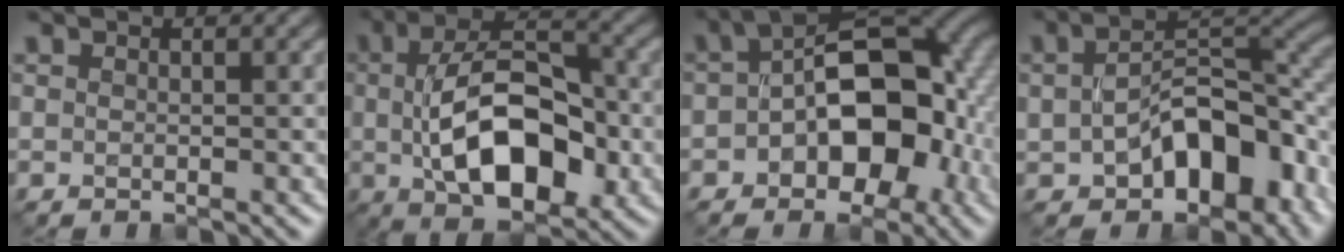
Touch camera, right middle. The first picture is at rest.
{"total": 10.4, "force": [-1.2, 5.5, 8.8], "torque": [-0.153, -0.002, -0.022]}
{"total": 11.5, "force": [-1.7, 7.0, 9.0], "torque": [-0.103, 0.014, -0.038]}
{"total": 10.5, "force": [-3.2, 6.2, 7.9], "torque": [-0.123, -0.005, -0.052]}